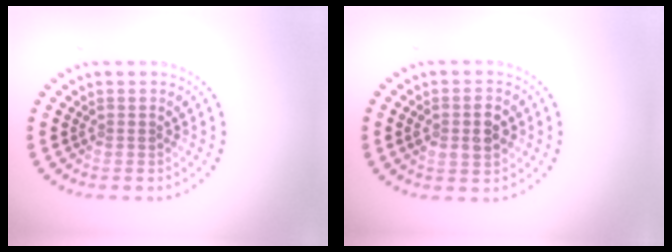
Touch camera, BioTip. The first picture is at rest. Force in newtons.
{"total": 2.8, "press": 2.8, "slide": 0.4}